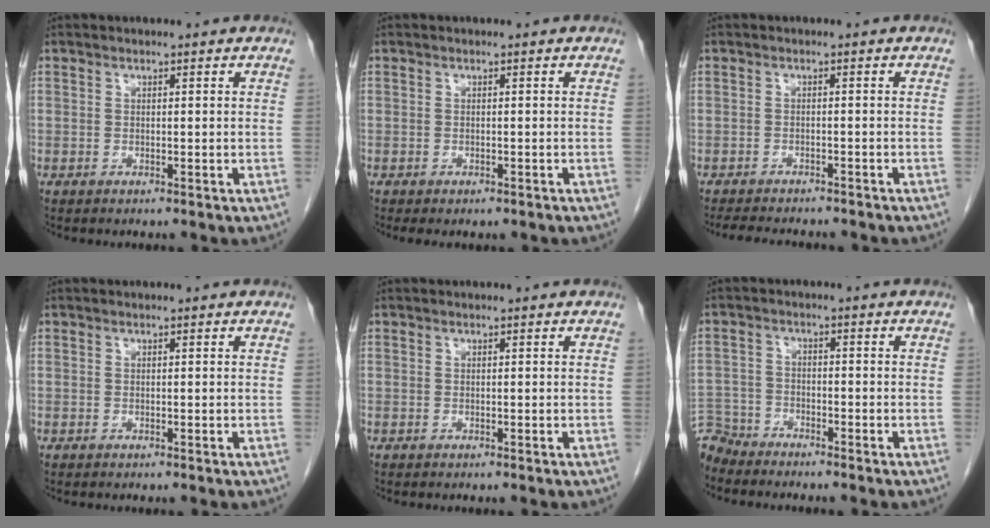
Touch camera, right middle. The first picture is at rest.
{"total": 2.4, "force": [-1.8, 1.1, 1.2], "torque": [-0.013, -0.004, -0.016]}
{"total": 9.2, "force": [-8.1, 2.1, 3.8], "torque": [-0.057, -0.006, -0.106]}
{"total": 0.0}
{"total": 0.0}
{"total": 5.7, "force": [-5.5, 1.4, -0.4], "torque": [0.011, -0.004, -0.108]}